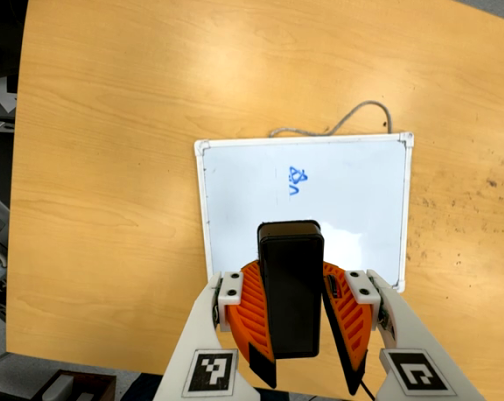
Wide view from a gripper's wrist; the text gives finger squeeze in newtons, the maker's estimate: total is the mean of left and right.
{"total": 9.8, "left": 10.0, "right": 9.5}